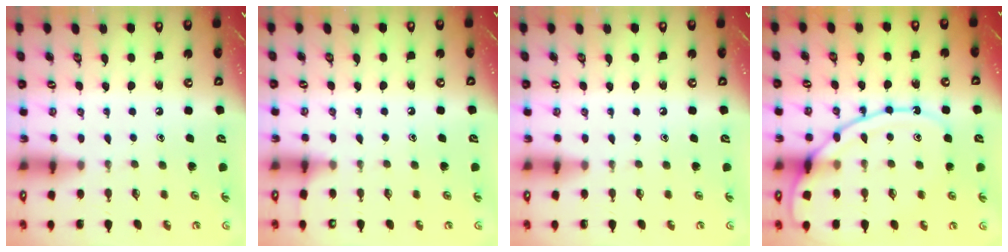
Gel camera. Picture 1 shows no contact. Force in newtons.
{"total": 3.6, "press": 3.6, "slide": 0.4}
{"total": 0.0}
{"total": 13.0, "press": 12.9, "slide": 1.1}